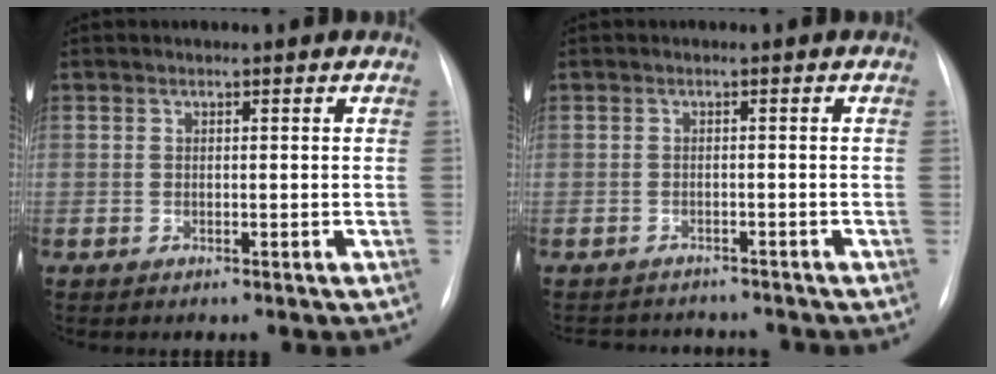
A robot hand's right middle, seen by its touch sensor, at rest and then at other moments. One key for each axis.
{"total": 6.2, "fx": -6.0, "fy": 1.4, "fz": 0.7, "tx": -0.005, "ty": 0.005, "tz": -0.077}